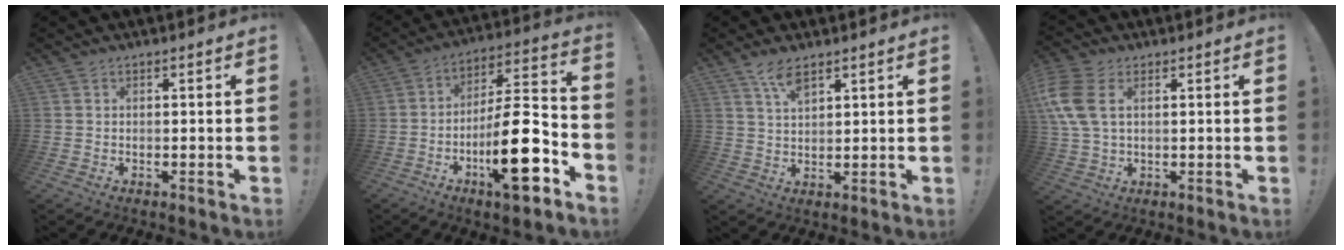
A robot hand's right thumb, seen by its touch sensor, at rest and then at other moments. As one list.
[{"total": 20.5, "force": [-7.6, 6.0, 18.1], "torque": [-0.299, 0.048, -0.121]}, {"total": 5.2, "force": [3.7, 1.4, 3.4], "torque": [-0.061, -0.020, 0.064]}, {"total": 10.7, "force": [3.0, 6.5, 7.9], "torque": [-0.180, -0.007, 0.056]}]